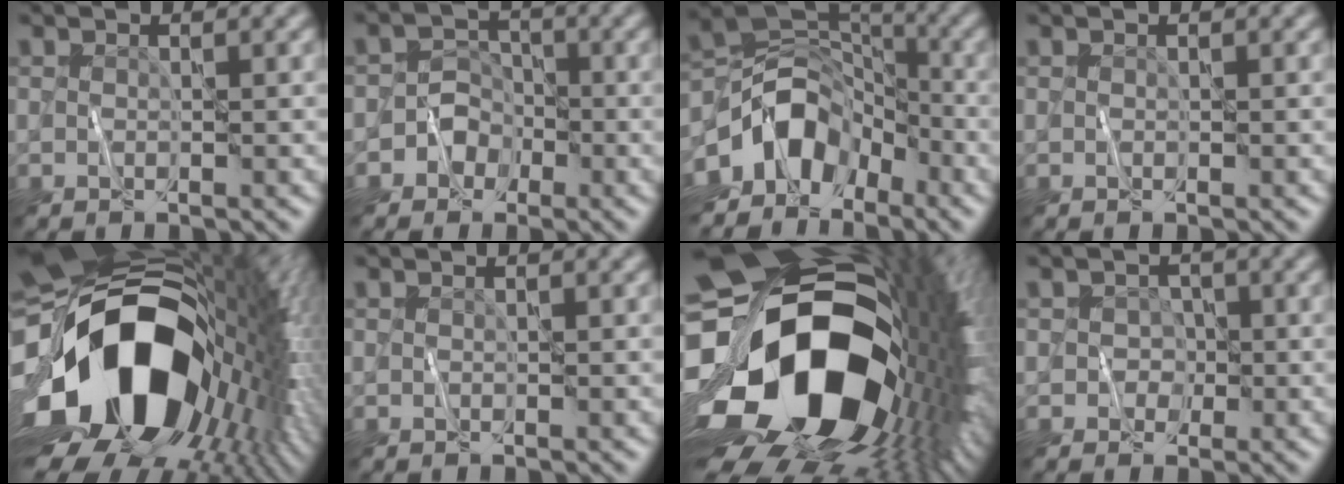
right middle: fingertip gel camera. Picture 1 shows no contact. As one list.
[{"total": 3.2, "force": [-1.5, 2.8, 0.3], "torque": [0.030, 0.014, -0.043]}, {"total": 9.3, "force": [-4.3, 6.3, 5.3], "torque": [-0.082, 0.003, -0.093]}, {"total": 0.0}, {"total": 20.1, "force": [-0.7, 13.4, 15.0], "torque": [-0.310, -0.052, 0.012]}, {"total": 0.0}, {"total": 22.0, "force": [-1.2, 15.3, 15.8], "torque": [-0.320, -0.093, 0.017]}, {"total": 1.7, "force": [-0.4, 1.7, 0.1], "torque": [0.025, 0.010, -0.019]}]